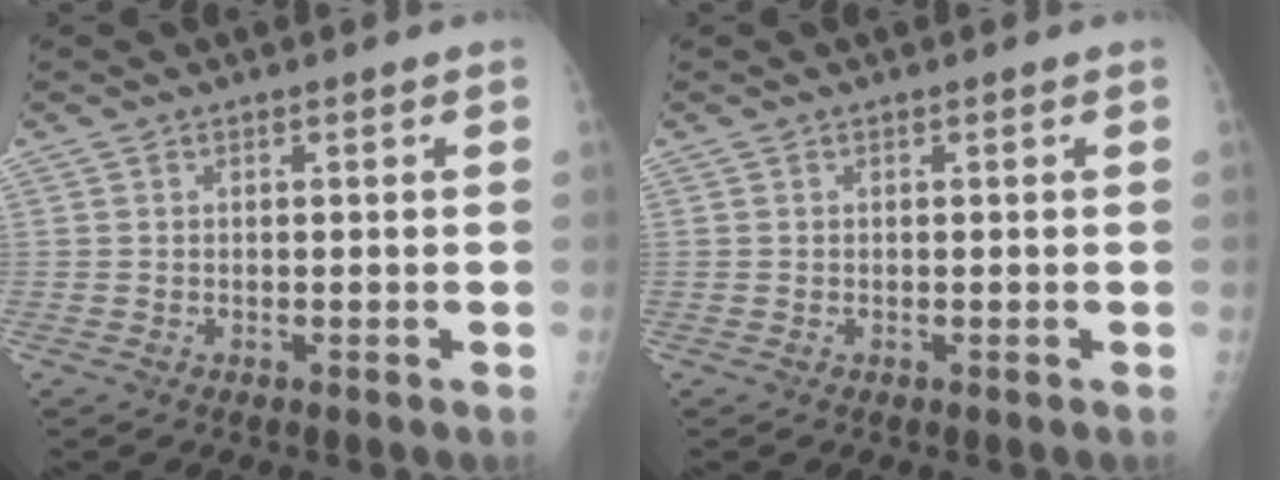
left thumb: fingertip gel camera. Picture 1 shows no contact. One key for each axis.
{"total": 0.0}